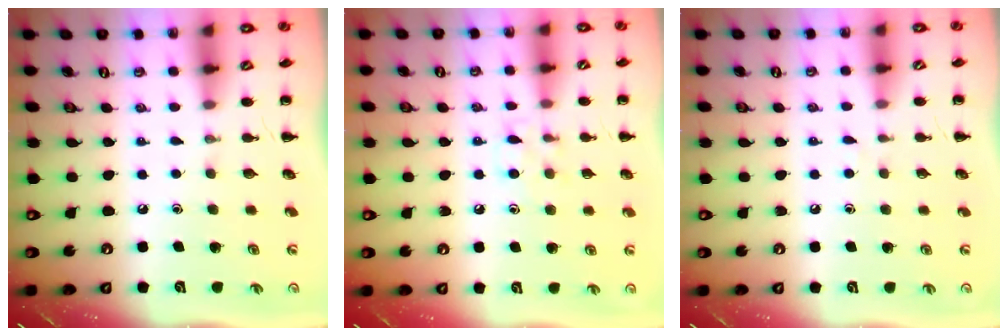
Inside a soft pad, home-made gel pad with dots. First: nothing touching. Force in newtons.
{"total": 6.5, "press": 6.2, "slide": 1.9}
{"total": 2.9, "press": 2.7, "slide": 1.0}